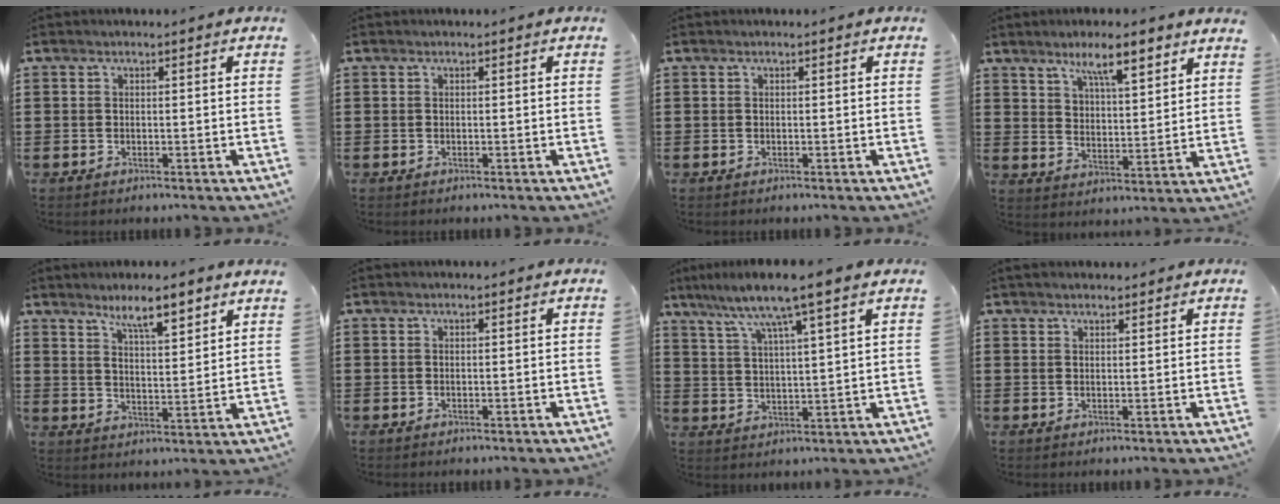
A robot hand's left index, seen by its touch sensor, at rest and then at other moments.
{"total": 0.0}
{"total": 0.0}
{"total": 7.6, "force": [6.2, 1.5, 4.0], "torque": [-0.080, -0.019, 0.108]}
{"total": 6.8, "force": [5.7, 0.7, 3.6], "torque": [-0.069, -0.023, 0.097]}
{"total": 0.0}
{"total": 7.1, "force": [5.4, -0.4, 4.6], "torque": [-0.109, -0.025, 0.088]}
{"total": 1.4, "force": [1.3, 0.4, 0.3], "torque": [-0.007, 0.003, 0.025]}